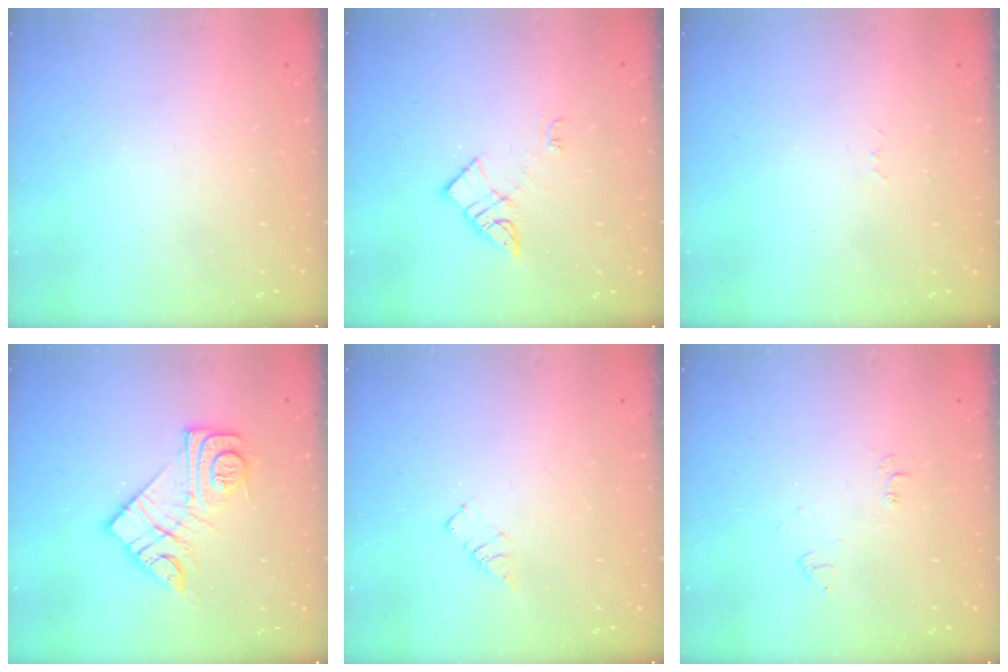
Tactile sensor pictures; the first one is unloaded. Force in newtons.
{"total": 6.4, "press": 6.4, "slide": 0.6}
{"total": 2.6, "press": 2.6, "slide": 0.4}
{"total": 13.6, "press": 13.6, "slide": 0.9}
{"total": 2.6, "press": 2.6, "slide": 0.3}
{"total": 5.1, "press": 5.0, "slide": 0.6}